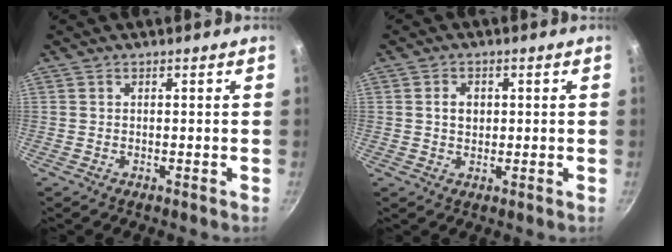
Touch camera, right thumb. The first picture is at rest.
{"total": 3.0, "force": [0.5, 2.4, 1.7], "torque": [-0.015, -0.001, 0.006]}